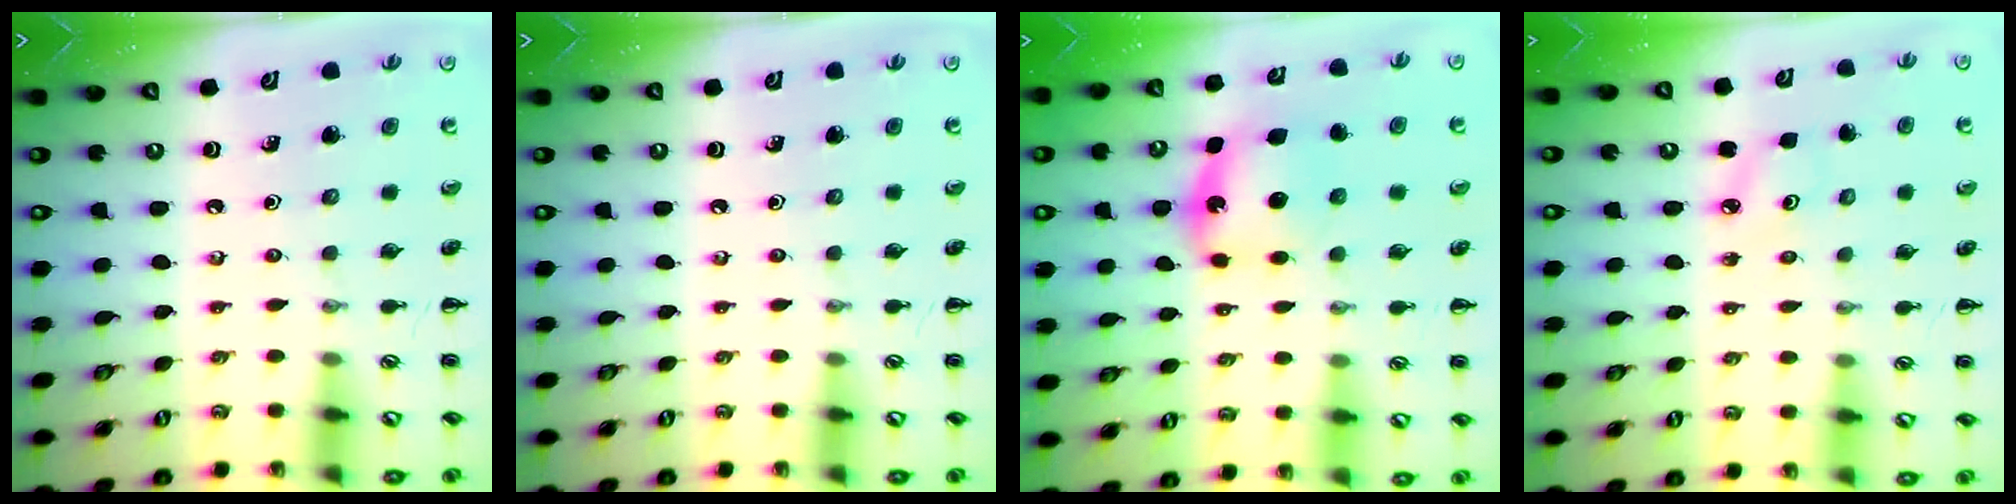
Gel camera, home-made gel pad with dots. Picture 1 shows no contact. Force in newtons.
{"total": 0.0}
{"total": 6.3, "press": 6.3, "slide": 0.6}
{"total": 3.5, "press": 3.4, "slide": 1.1}